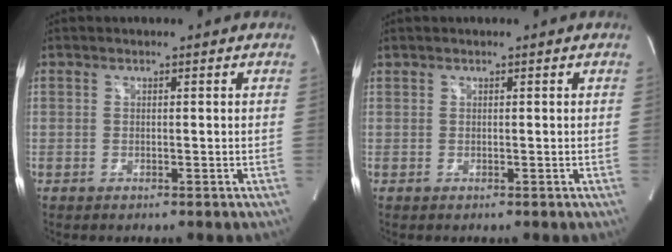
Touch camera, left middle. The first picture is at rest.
{"total": 0.0}